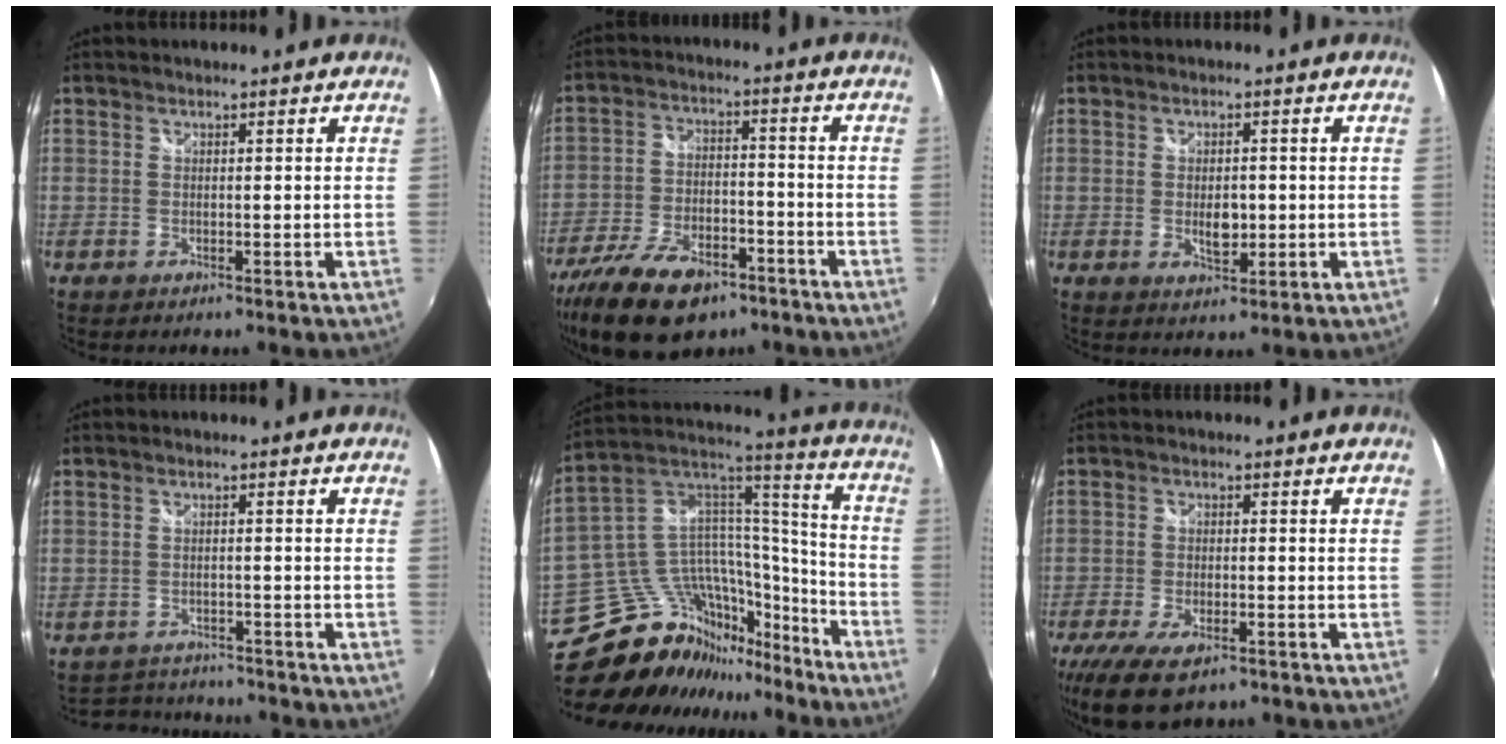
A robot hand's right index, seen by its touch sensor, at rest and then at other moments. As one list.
[{"total": 17.7, "force": [-11.8, 8.6, 10.1], "torque": [-0.223, -0.025, -0.199]}, {"total": 4.0, "force": [-0.5, 2.3, 3.2], "torque": [-0.054, -0.004, -0.006]}, {"total": 7.0, "force": [-6.5, 2.2, 1.0], "torque": [-0.035, 0.004, -0.100]}, {"total": 25.5, "force": [-18.8, 12.8, 11.5], "torque": [-0.210, 0.057, -0.283]}, {"total": 11.5, "force": [-7.7, 4.9, 7.0], "torque": [-0.165, -0.035, -0.133]}]